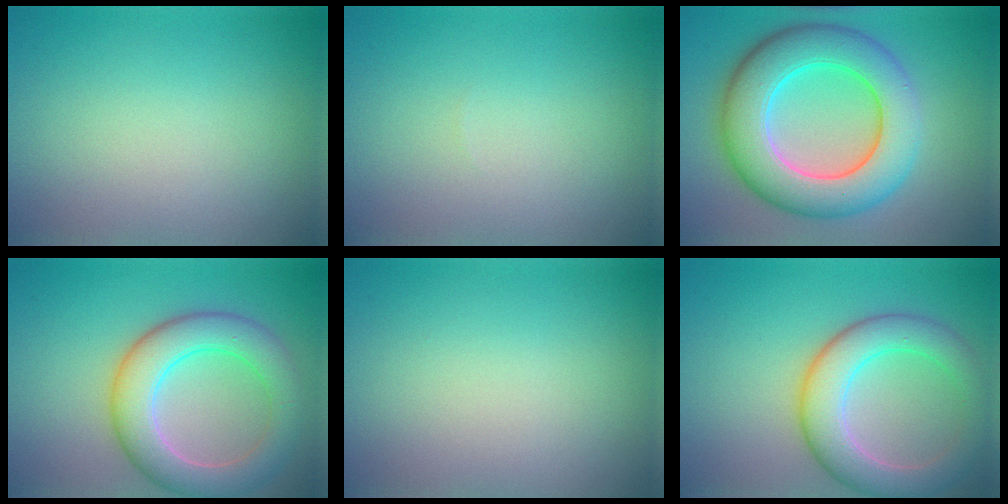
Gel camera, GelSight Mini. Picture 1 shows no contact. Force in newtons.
{"total": 0.0}
{"total": 10.3, "press": 10.3, "slide": 0.3}
{"total": 7.0, "press": 7.0, "slide": 0.3}
{"total": 0.0}
{"total": 6.5, "press": 6.5, "slide": 0.2}